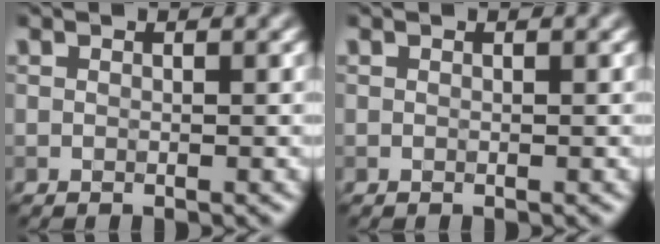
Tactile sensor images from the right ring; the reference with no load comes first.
{"total": 0.0}